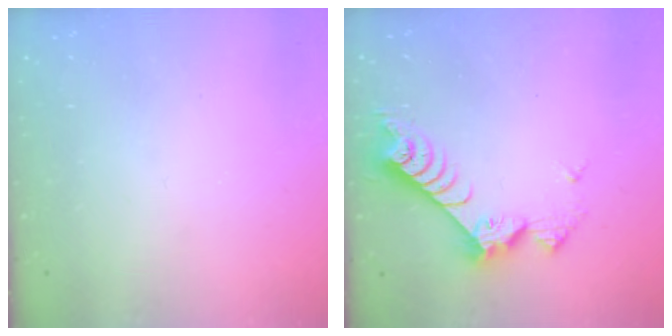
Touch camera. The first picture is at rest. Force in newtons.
{"total": 7.6, "press": 7.6, "slide": 0.4}